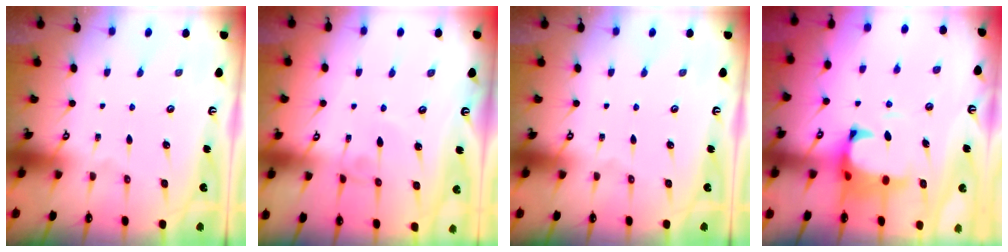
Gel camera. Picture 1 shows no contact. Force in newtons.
{"total": 1.6, "press": 1.6, "slide": 0.1}
{"total": 0.0}
{"total": 2.6, "press": 2.4, "slide": 1.1}